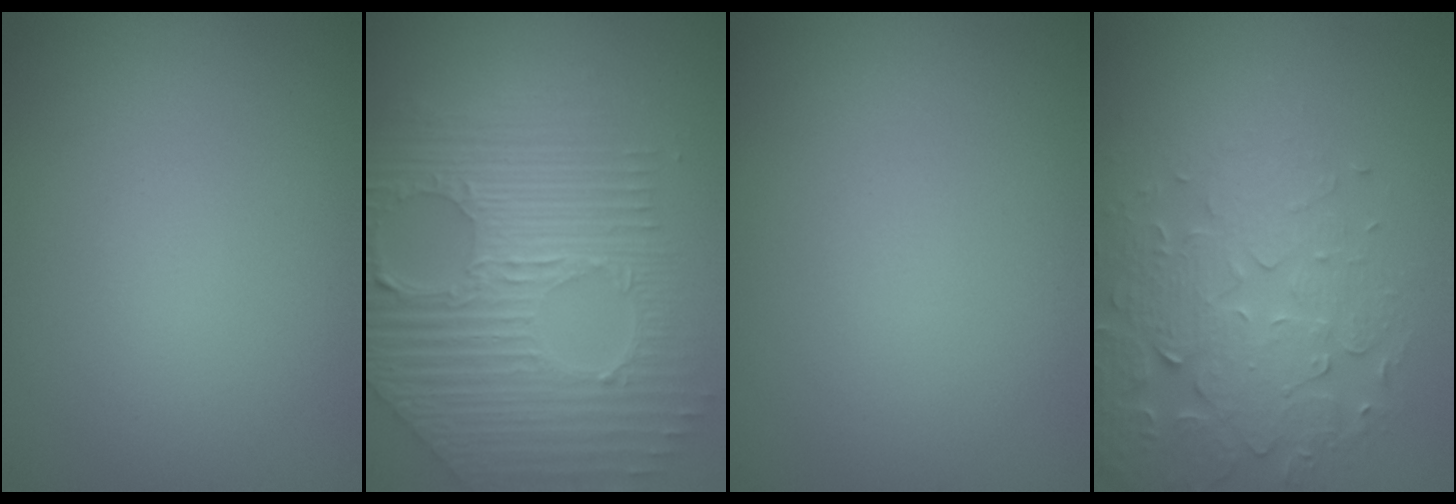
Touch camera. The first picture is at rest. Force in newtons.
{"total": 9.8, "press": 6.6, "slide": 7.2}
{"total": 0.0}
{"total": 4.5, "press": 4.1, "slide": 1.9}